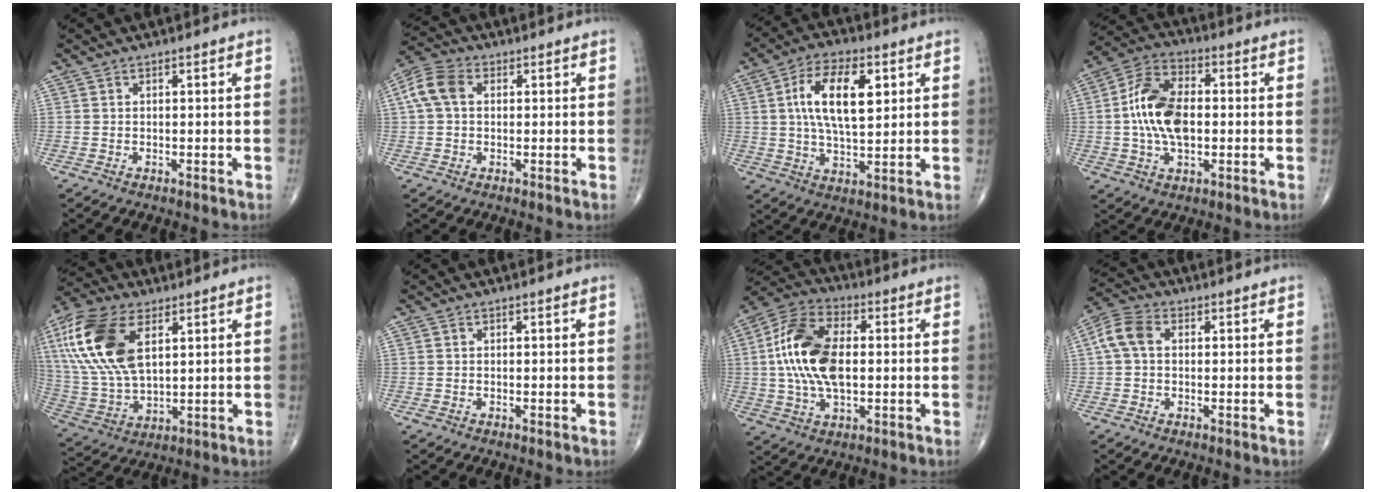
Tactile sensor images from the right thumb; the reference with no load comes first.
{"total": 6.7, "force": [1.1, 4.7, 4.6], "torque": [-0.103, 0.022, 0.016]}
{"total": 13.3, "force": [3.4, 6.2, 11.3], "torque": [-0.194, -0.003, 0.060]}
{"total": 13.4, "force": [-0.1, 7.8, 10.9], "torque": [-0.202, 0.020, -0.008]}
{"total": 20.3, "force": [7.0, 10.7, 15.8], "torque": [-0.341, -0.013, 0.132]}
{"total": 0.6, "force": [-0.2, 0.4, 0.4], "torque": [-0.010, 0.001, -0.003]}
{"total": 16.4, "force": [0.8, 8.9, 13.7], "torque": [-0.278, 0.017, 0.010]}
{"total": 6.0, "force": [0.7, 4.2, 4.3], "torque": [-0.092, 0.020, 0.008]}